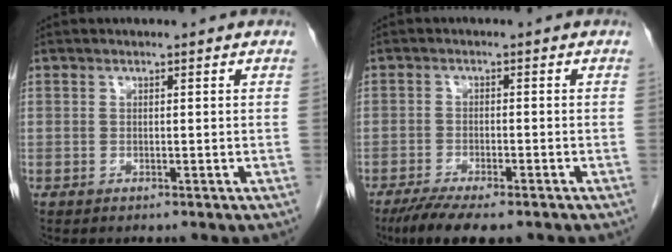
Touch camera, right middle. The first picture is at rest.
{"total": 8.7, "force": [-6.6, 2.1, 5.2], "torque": [-0.081, -0.017, -0.103]}